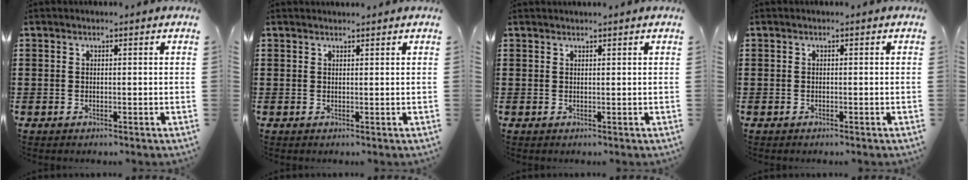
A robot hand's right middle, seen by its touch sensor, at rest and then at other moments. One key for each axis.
{"total": 0.5, "fx": 0.5, "fy": 0.0, "fz": 0.0, "tx": -0.001, "ty": 0.000, "tz": 0.011}
{"total": 0.6, "fx": 0.6, "fy": 0.0, "fz": 0.1, "tx": -0.003, "ty": -0.001, "tz": 0.013}
{"total": 0.0}